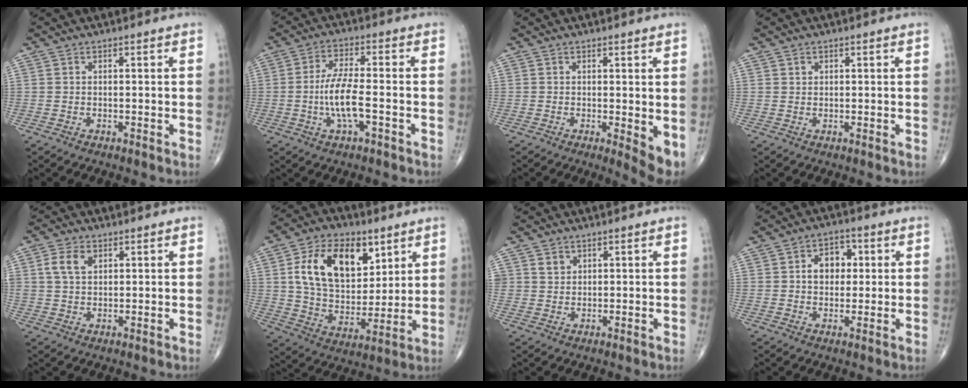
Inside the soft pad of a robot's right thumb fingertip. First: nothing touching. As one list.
[{"total": 8.1, "force": [-1.8, 2.4, 7.5], "torque": [-0.157, 0.013, -0.037]}, {"total": 4.5, "force": [-0.1, 1.3, 4.3], "torque": [-0.061, -0.014, -0.002]}, {"total": 0.9, "force": [0.4, 0.8, 0.2], "torque": [0.004, -0.002, 0.006]}, {"total": 5.0, "force": [1.8, 3.4, 3.2], "torque": [-0.056, 0.000, 0.034]}, {"total": 18.7, "force": [6.9, 11.7, 12.8], "torque": [-0.180, -0.026, 0.128]}, {"total": 2.3, "force": [1.2, 1.9, 0.4], "torque": [0.009, -0.008, 0.018]}, {"total": 6.8, "force": [1.1, 5.2, 4.3], "torque": [-0.034, 0.009, 0.012]}]